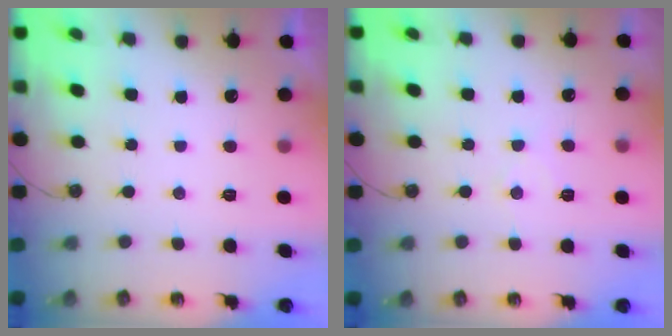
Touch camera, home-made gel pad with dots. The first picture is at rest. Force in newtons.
{"total": 5.5, "press": 5.4, "slide": 0.8}